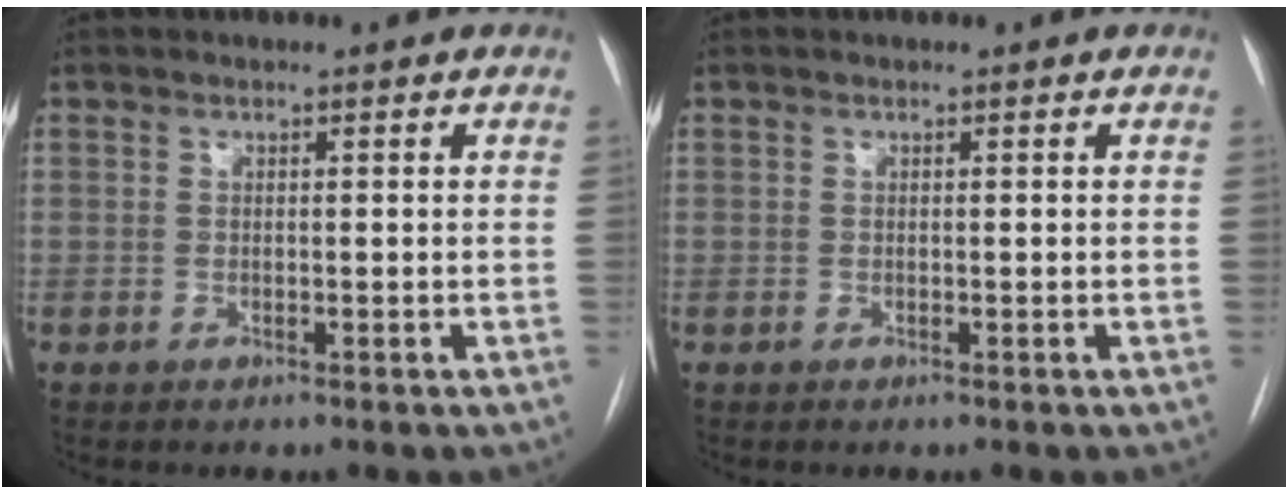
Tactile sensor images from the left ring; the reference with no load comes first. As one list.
[{"total": 0.0}]